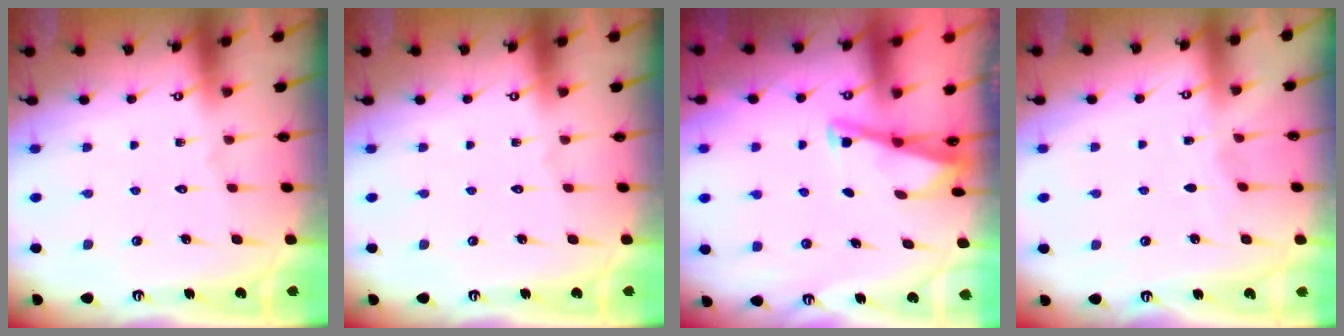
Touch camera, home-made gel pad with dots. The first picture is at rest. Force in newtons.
{"total": 0.0}
{"total": 3.0, "press": 3.0, "slide": 0.3}
{"total": 2.9, "press": 2.9, "slide": 0.4}